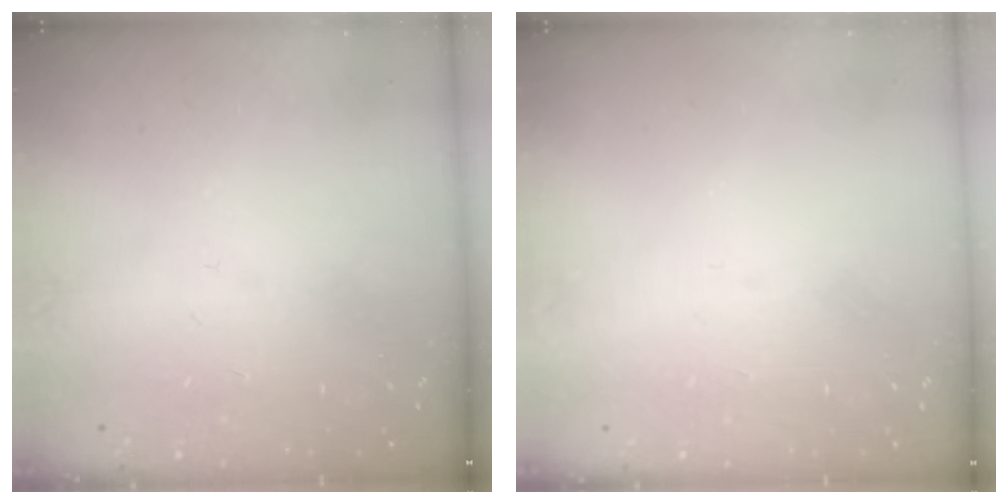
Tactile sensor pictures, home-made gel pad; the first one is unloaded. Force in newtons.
{"total": 1.6, "press": 1.6, "slide": 0.1}